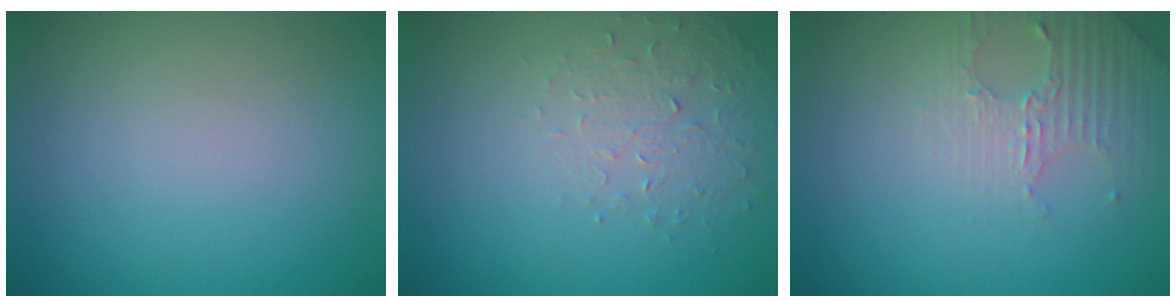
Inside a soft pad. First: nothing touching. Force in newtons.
{"total": 1.6, "press": 1.1, "slide": 1.2}
{"total": 3.0, "press": 2.9, "slide": 0.7}